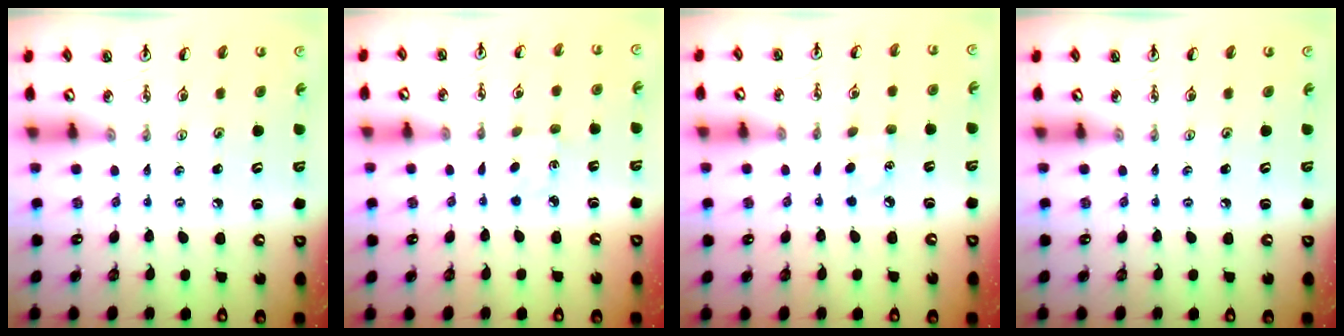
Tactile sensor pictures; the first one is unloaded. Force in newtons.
{"total": 2.8, "press": 2.8, "slide": 0.4}
{"total": 4.5, "press": 4.4, "slide": 0.6}
{"total": 0.0}